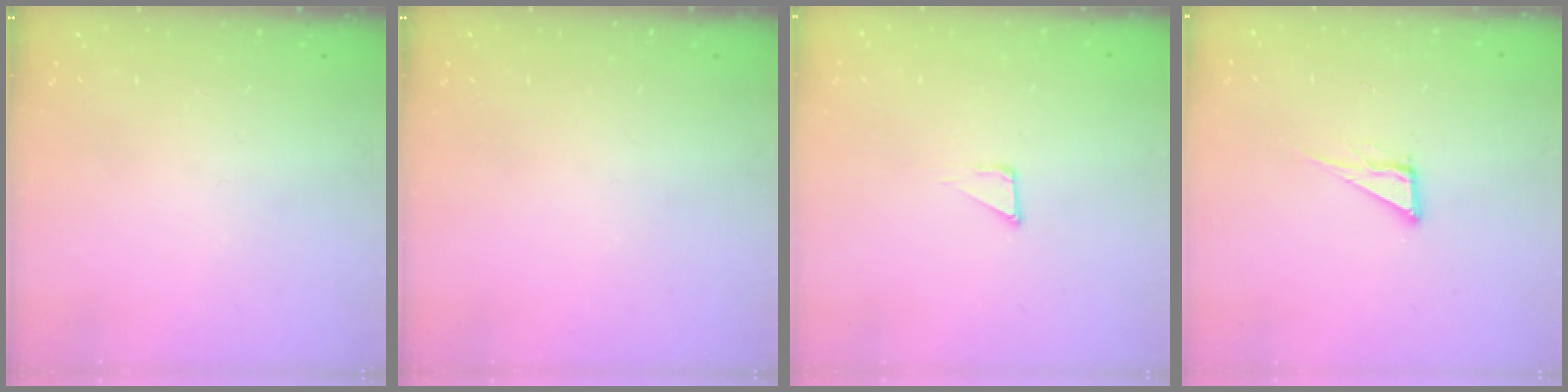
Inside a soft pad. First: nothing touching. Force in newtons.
{"total": 0.0}
{"total": 2.1, "press": 2.1, "slide": 0.1}
{"total": 6.0, "press": 6.0, "slide": 0.4}